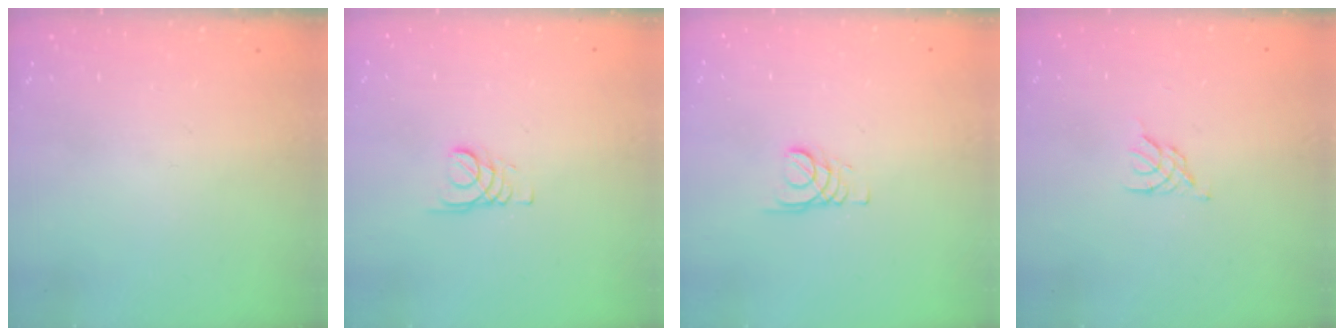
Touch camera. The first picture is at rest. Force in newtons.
{"total": 1.8, "press": 1.8, "slide": 0.2}
{"total": 1.8, "press": 1.8, "slide": 0.2}
{"total": 3.2, "press": 3.1, "slide": 0.7}